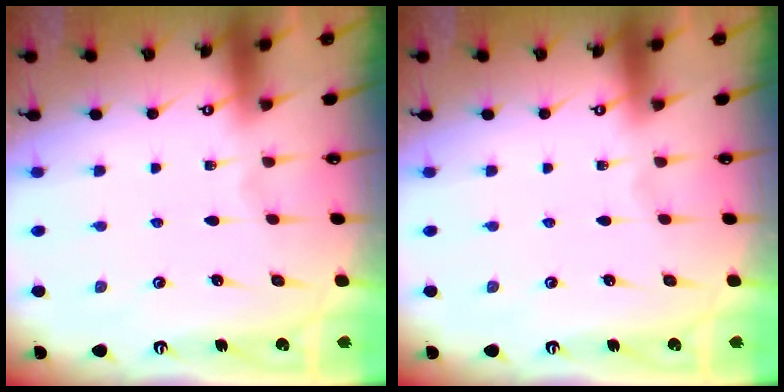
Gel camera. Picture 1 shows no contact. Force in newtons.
{"total": 0.0}